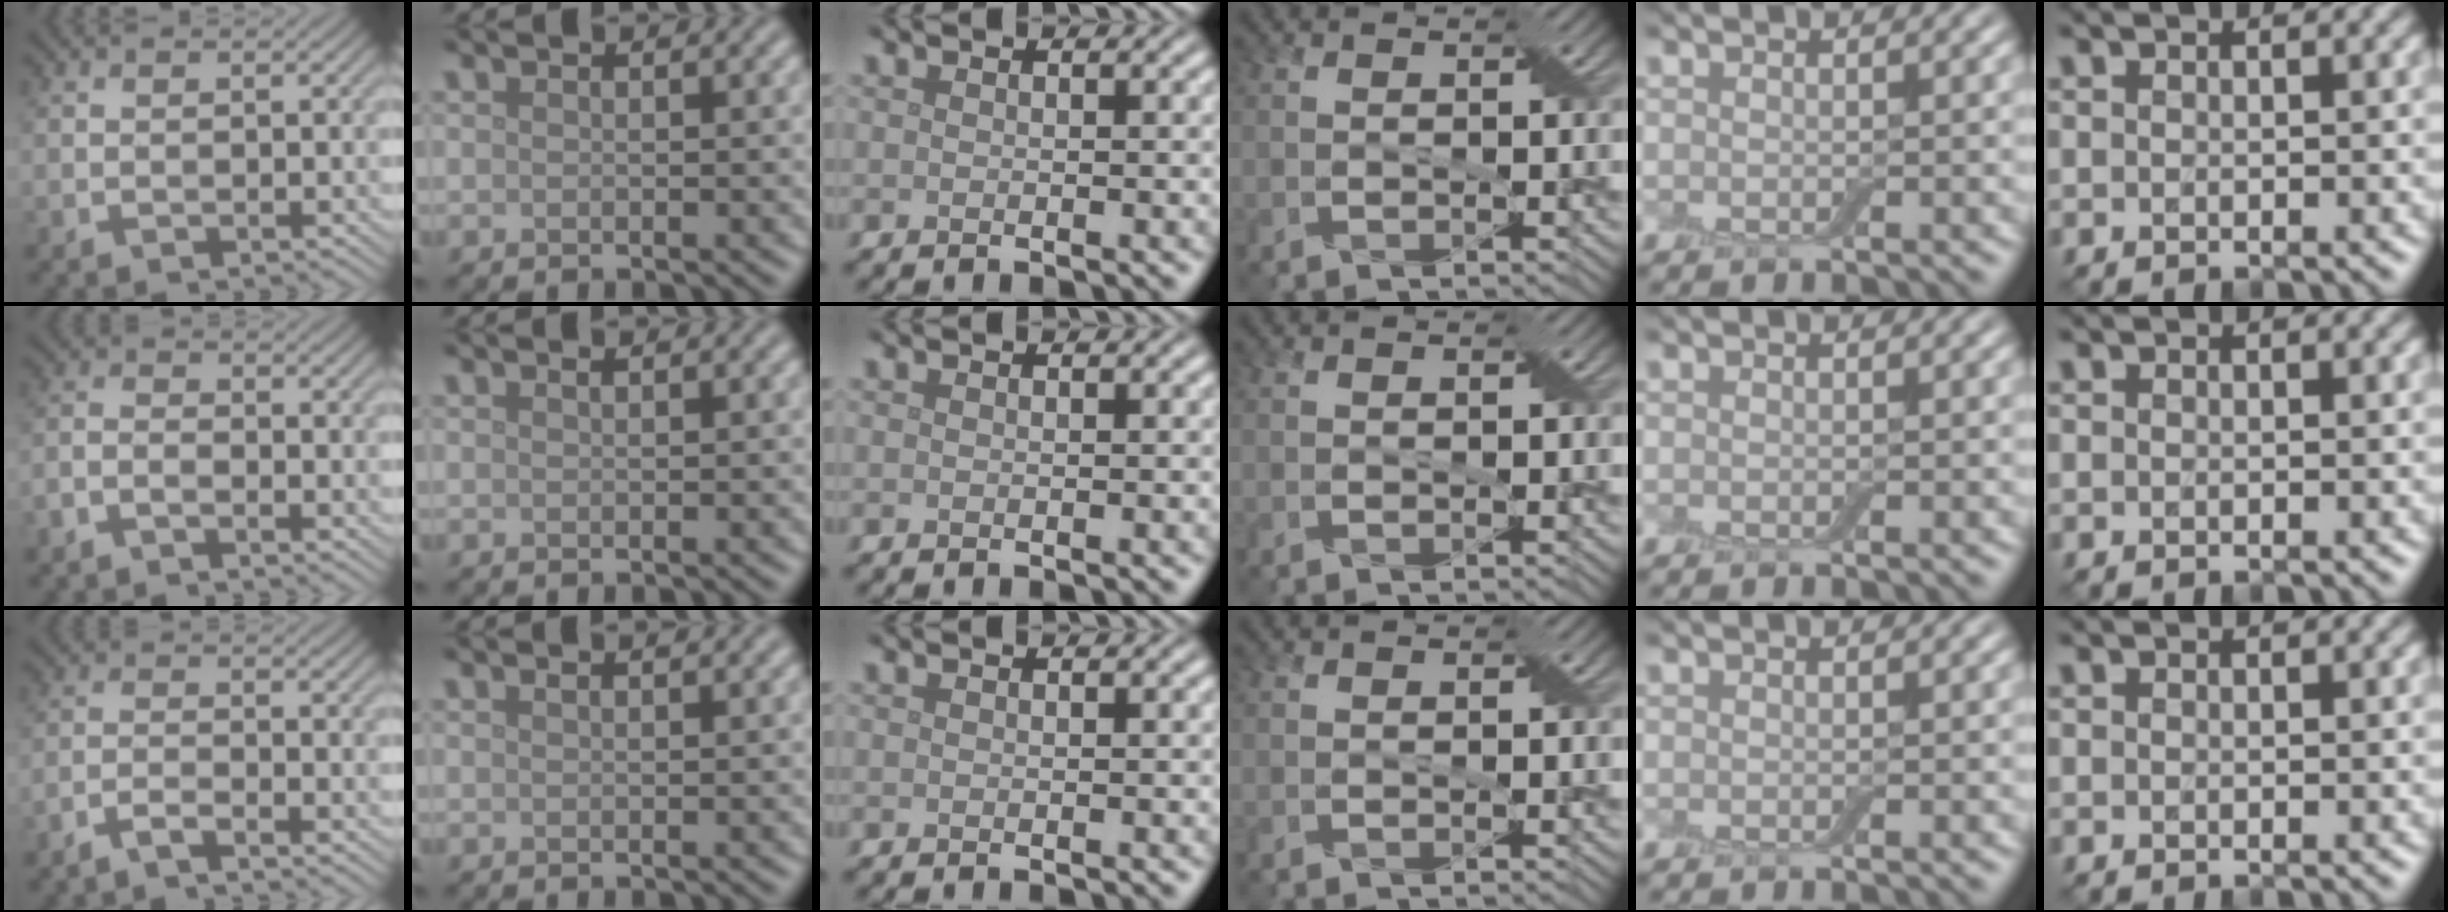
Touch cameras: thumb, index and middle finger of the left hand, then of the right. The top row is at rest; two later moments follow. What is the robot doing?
{"motion": "extract", "object": "backpack"}